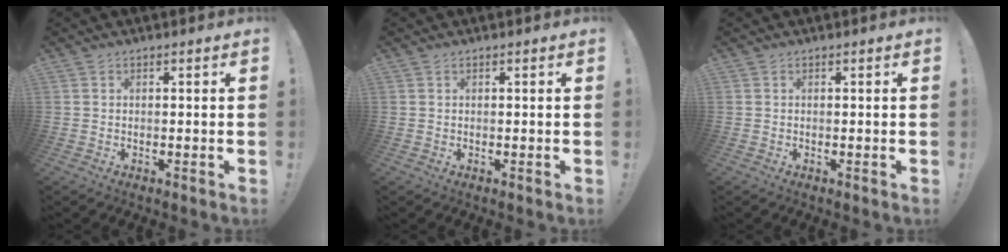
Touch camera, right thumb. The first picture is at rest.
{"total": 0.0}
{"total": 0.0}